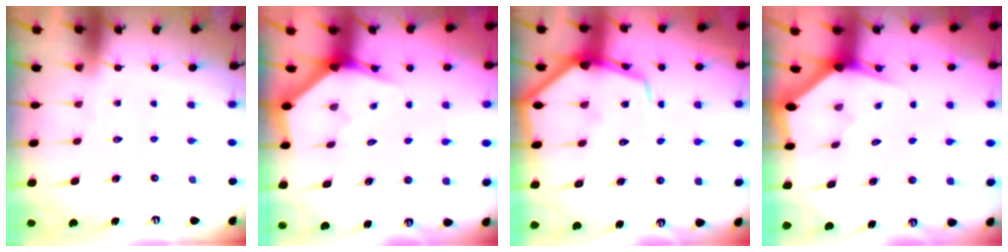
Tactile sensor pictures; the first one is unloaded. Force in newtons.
{"total": 4.0, "press": 4.0, "slide": 0.2}
{"total": 11.9, "press": 11.8, "slide": 0.8}
{"total": 2.7, "press": 2.7, "slide": 0.0}